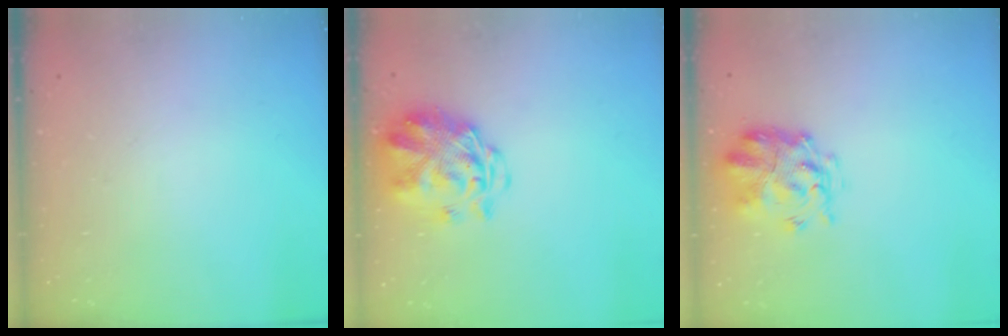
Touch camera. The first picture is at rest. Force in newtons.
{"total": 4.3, "press": 3.8, "slide": 2.1}
{"total": 3.8, "press": 3.4, "slide": 1.7}